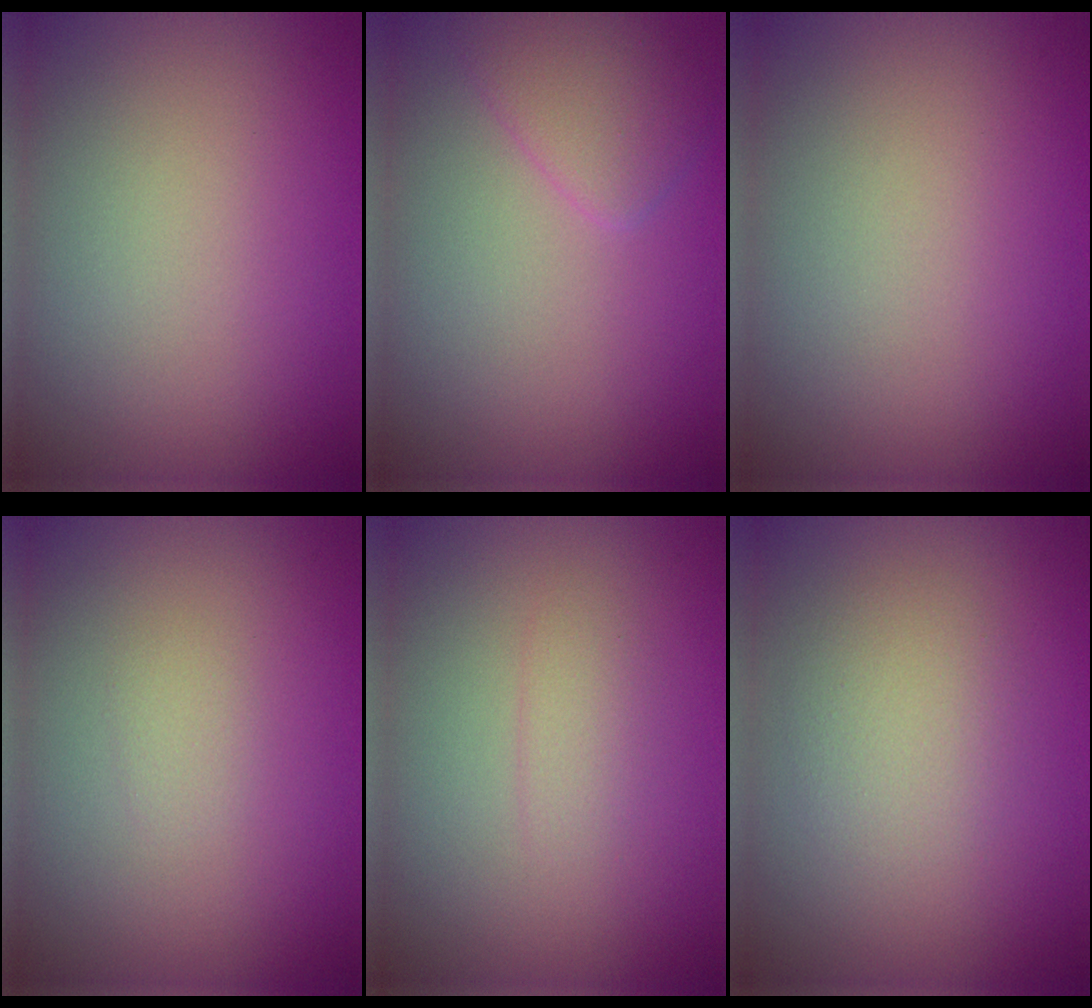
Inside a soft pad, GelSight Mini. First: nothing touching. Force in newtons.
{"total": 2.5, "press": 2.5, "slide": 0.1}
{"total": 0.0}
{"total": 0.6, "press": 0.6, "slide": 0.1}
{"total": 1.1, "press": 1.1, "slide": 0.0}
{"total": 2.3, "press": 2.3, "slide": 0.1}